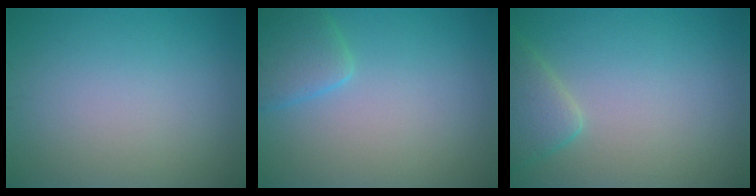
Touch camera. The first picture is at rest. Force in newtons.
{"total": 2.9, "press": 2.9, "slide": 0.2}
{"total": 2.9, "press": 2.9, "slide": 0.2}